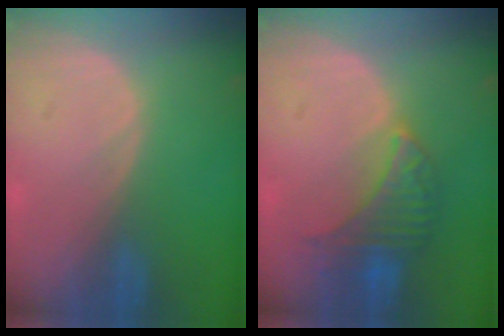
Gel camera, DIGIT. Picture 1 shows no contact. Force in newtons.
{"total": 6.6, "press": 6.5, "slide": 0.6}